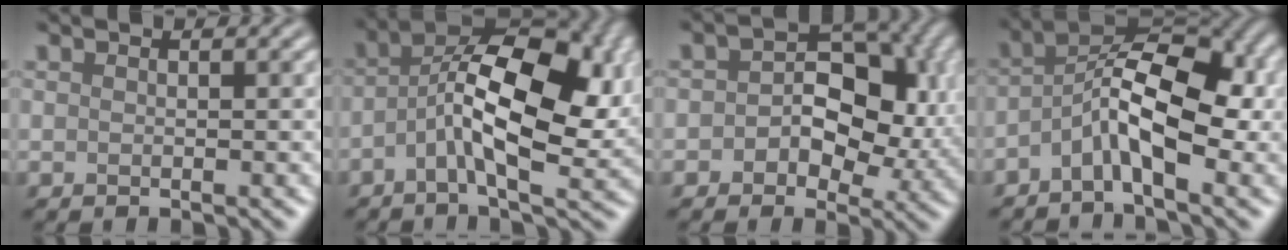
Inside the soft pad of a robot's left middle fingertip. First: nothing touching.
{"total": 11.0, "force": [-0.4, 4.6, 9.9], "torque": [-0.172, 0.013, -0.014]}
{"total": 8.6, "force": [0.1, 5.9, 6.3], "torque": [-0.067, 0.006, -0.008]}
{"total": 6.9, "force": [-1.9, 2.4, 6.2], "torque": [-0.101, 0.018, -0.044]}